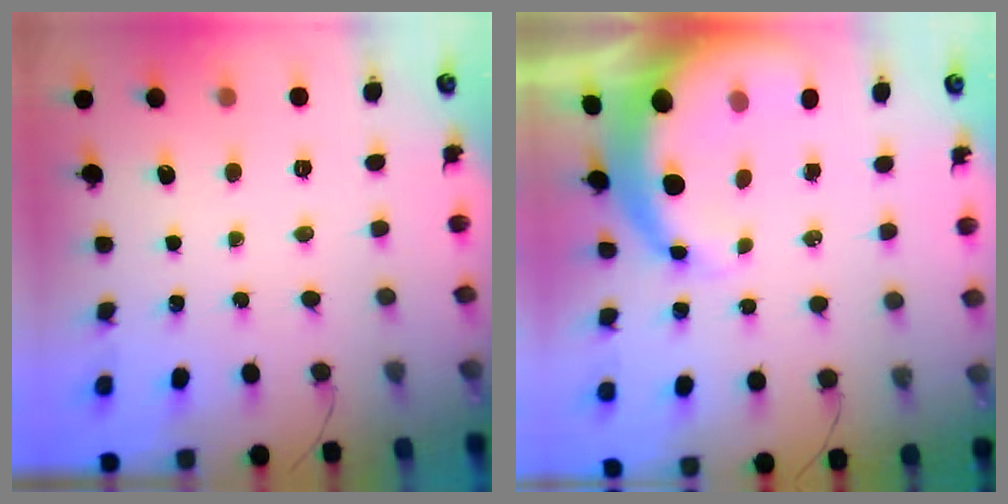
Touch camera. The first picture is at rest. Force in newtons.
{"total": 8.0, "press": 7.7, "slide": 2.0}